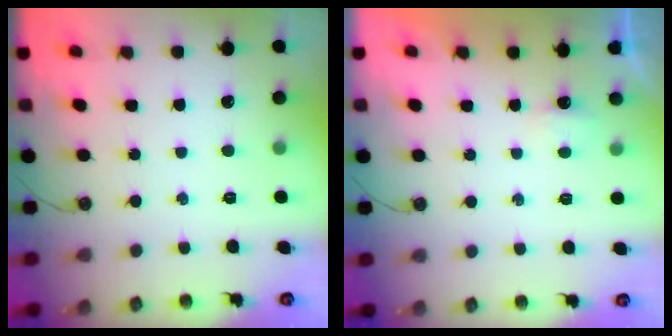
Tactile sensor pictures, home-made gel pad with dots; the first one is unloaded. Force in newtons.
{"total": 2.6, "press": 2.6, "slide": 0.4}